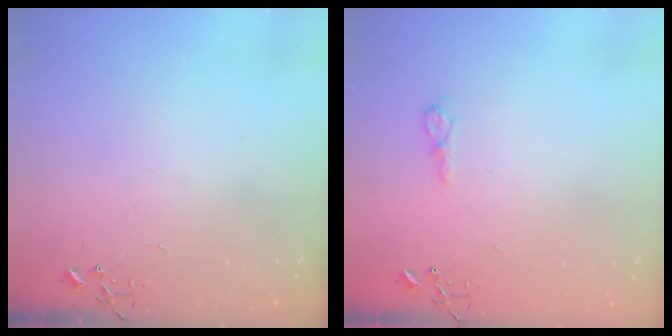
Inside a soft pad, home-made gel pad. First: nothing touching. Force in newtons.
{"total": 6.5, "press": 6.5, "slide": 0.7}